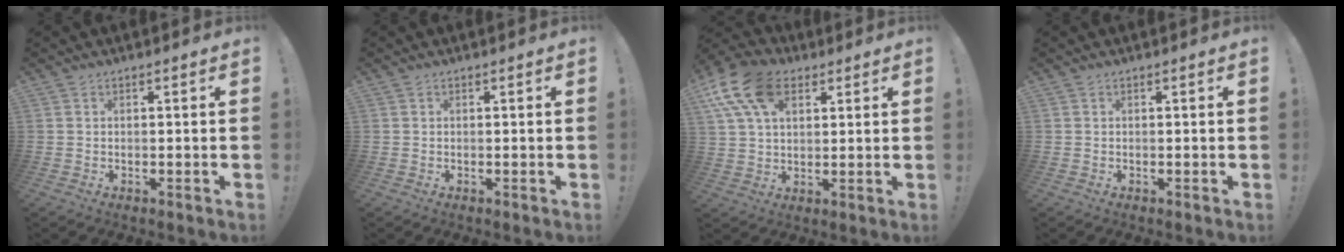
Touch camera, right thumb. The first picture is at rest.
{"total": 0.0}
{"total": 15.7, "force": [6.9, 9.9, 10.0], "torque": [-0.196, -0.020, 0.128]}
{"total": 0.0}